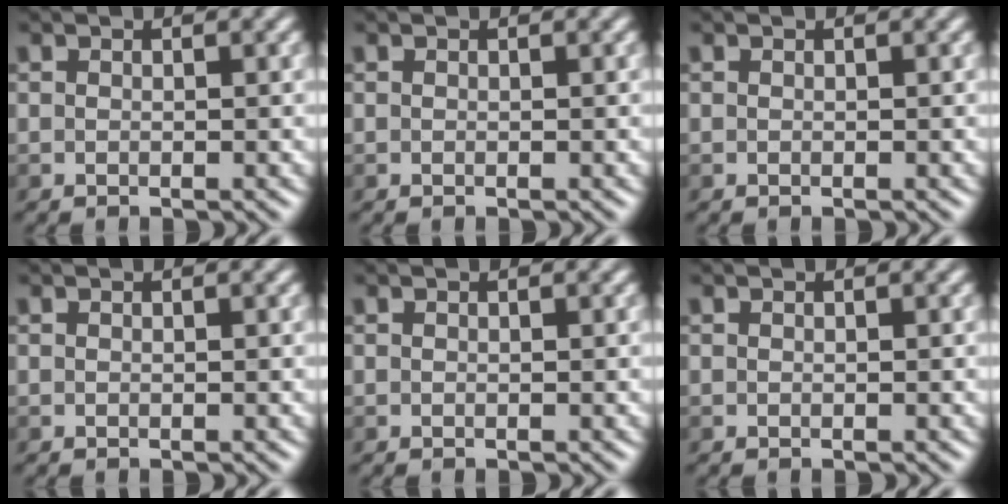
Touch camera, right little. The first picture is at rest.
{"total": 0.0}
{"total": 0.0}
{"total": 0.0}
{"total": 0.0}
{"total": 0.0}